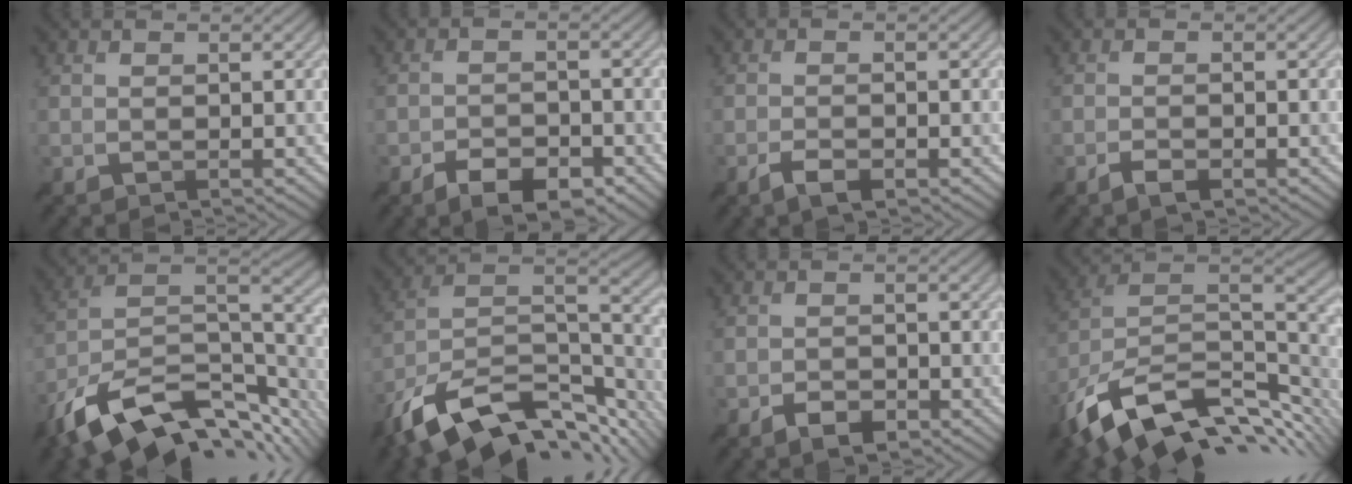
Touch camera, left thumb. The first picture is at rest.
{"total": 5.4, "force": [-3.7, 2.2, 3.1], "torque": [-0.047, -0.001, -0.063]}
{"total": 2.6, "force": [-1.7, 0.6, 1.8], "torque": [-0.031, 0.001, -0.036]}
{"total": 1.9, "force": [-1.4, 0.4, 1.3], "torque": [-0.018, 0.001, -0.029]}
{"total": 16.4, "force": [-9.4, 7.3, 11.3], "torque": [-0.246, -0.024, -0.153]}
{"total": 17.4, "force": [-11.2, 7.6, 11.0], "torque": [-0.245, -0.026, -0.176]}
{"total": 2.8, "force": [-2.0, 1.3, 1.6], "torque": [-0.023, -0.003, -0.036]}
{"total": 16.4, "force": [-6.9, 8.8, 12.0], "torque": [-0.265, -0.017, -0.120]}